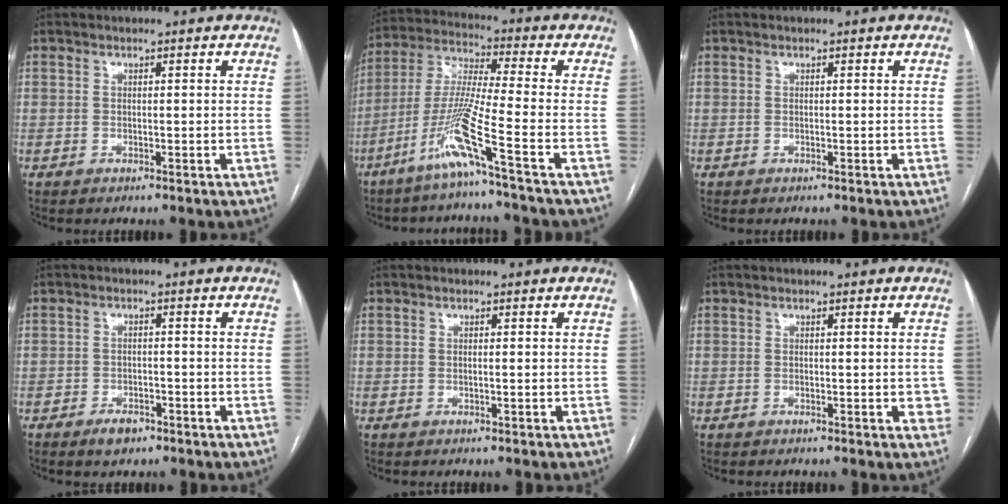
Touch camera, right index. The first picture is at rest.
{"total": 11.3, "force": [-6.0, -2.0, 9.3], "torque": [-0.197, -0.019, -0.127]}
{"total": 0.0}
{"total": 3.1, "force": [-2.1, 1.6, 1.5], "torque": [-0.026, 0.002, -0.027]}
{"total": 0.0}
{"total": 2.1, "force": [-0.3, 0.9, 1.8], "torque": [-0.012, 0.000, -0.004]}